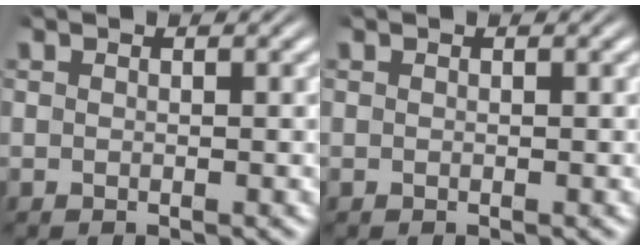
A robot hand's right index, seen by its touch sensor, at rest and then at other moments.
{"total": 0.0}